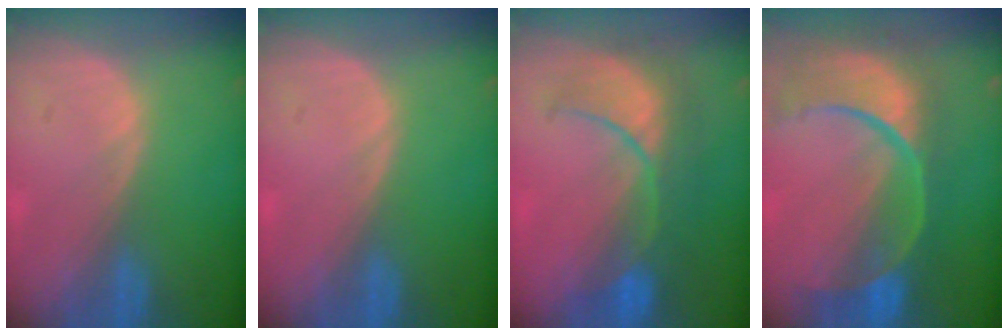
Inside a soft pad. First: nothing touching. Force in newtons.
{"total": 0.0}
{"total": 8.3, "press": 8.3, "slide": 1.0}
{"total": 13.1, "press": 10.6, "slide": 7.7}